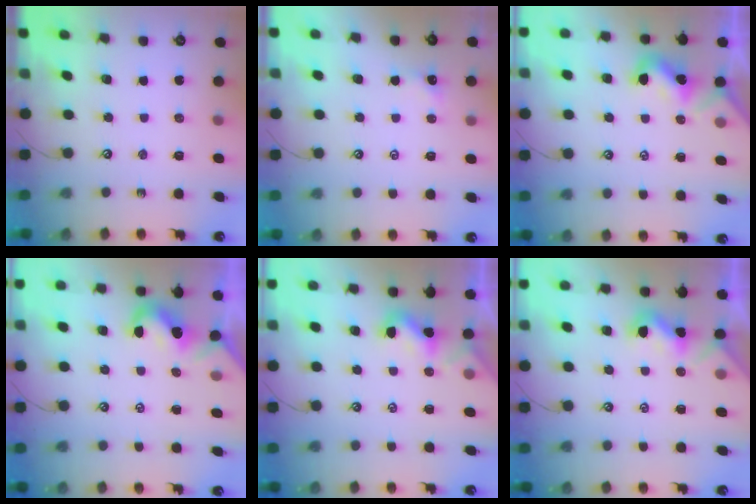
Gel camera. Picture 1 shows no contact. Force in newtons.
{"total": 0.8, "press": 0.7, "slide": 0.3}
{"total": 1.7, "press": 1.7, "slide": 0.1}
{"total": 2.1, "press": 2.0, "slide": 0.5}
{"total": 0.0}
{"total": 0.9, "press": 0.8, "slide": 0.2}